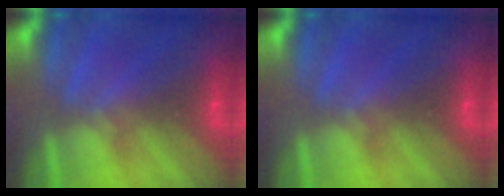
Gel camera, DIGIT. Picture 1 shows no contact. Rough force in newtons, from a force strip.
{"total": 0.0}